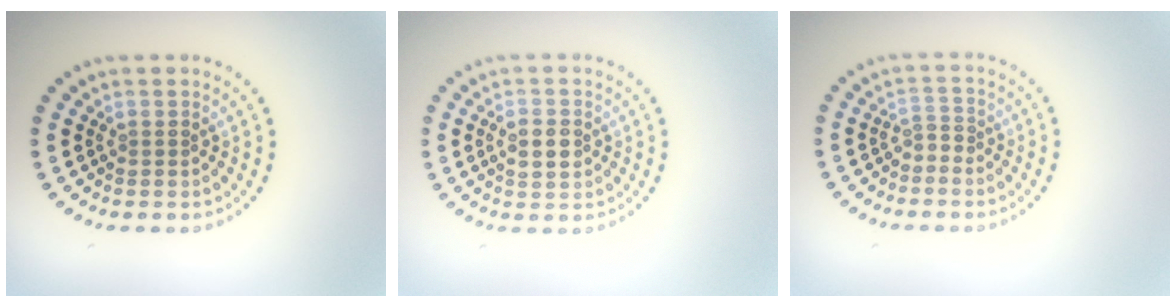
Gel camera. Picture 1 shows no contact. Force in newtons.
{"total": 2.5, "press": 2.5, "slide": 0.1}
{"total": 1.0, "press": 0.8, "slide": 0.7}